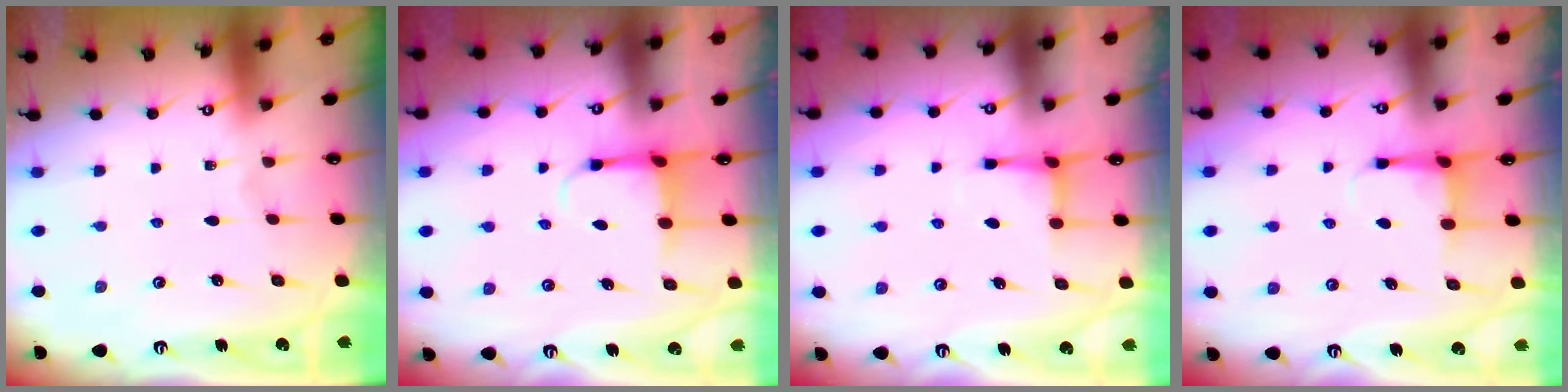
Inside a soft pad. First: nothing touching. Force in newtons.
{"total": 3.8, "press": 3.5, "slide": 1.3}
{"total": 3.3, "press": 3.3, "slide": 0.3}
{"total": 4.1, "press": 4.1, "slide": 0.5}